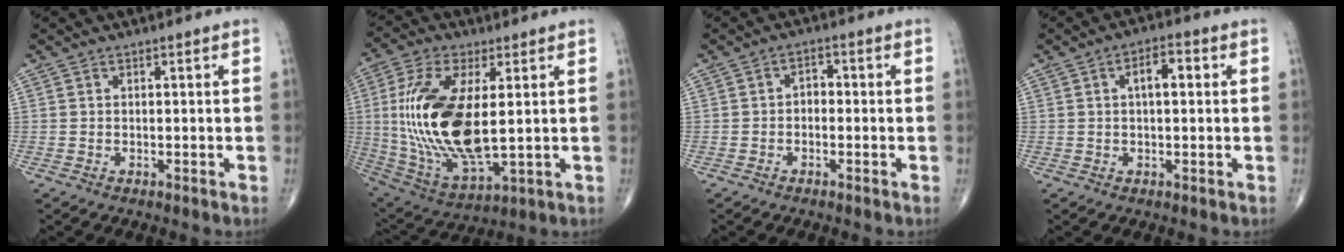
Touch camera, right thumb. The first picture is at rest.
{"total": 21.3, "force": [1.6, 9.2, 19.1], "torque": [-0.402, -0.019, 0.042]}
{"total": 2.4, "force": [-0.5, 1.7, 1.6], "torque": [-0.014, 0.013, -0.018]}
{"total": 4.9, "force": [1.0, 2.2, 4.3], "torque": [-0.064, 0.012, 0.011]}